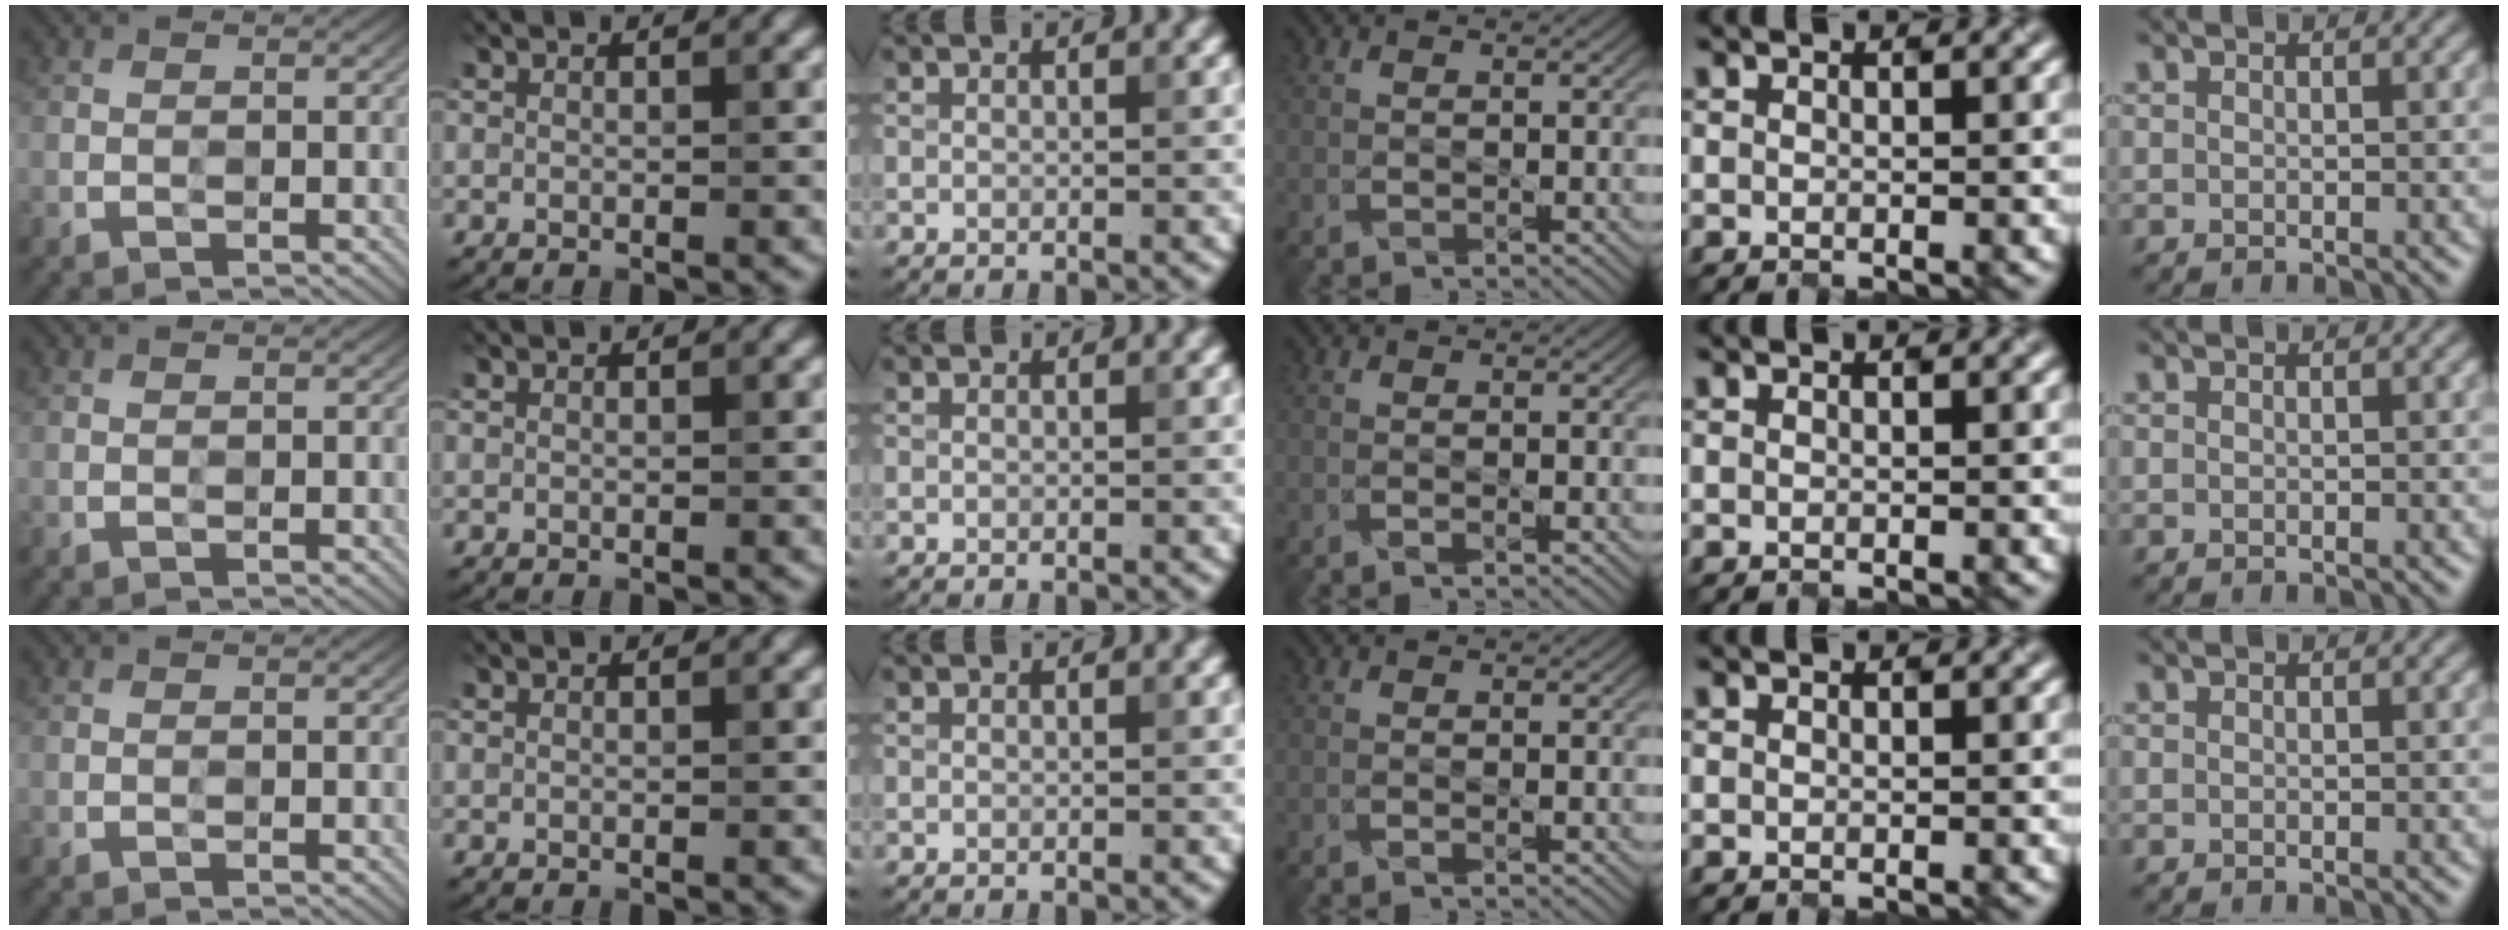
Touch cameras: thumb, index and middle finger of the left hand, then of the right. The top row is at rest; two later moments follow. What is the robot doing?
{"motion": "open", "object": "sandwich press"}